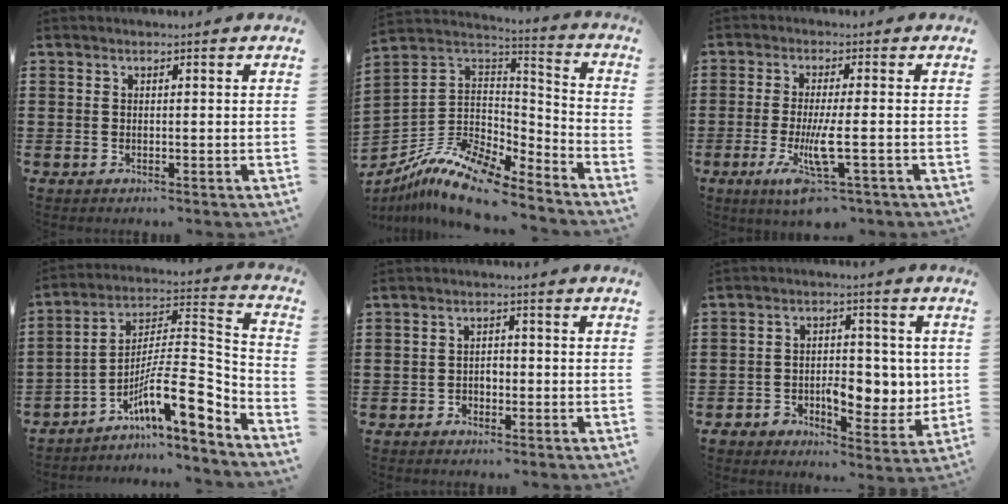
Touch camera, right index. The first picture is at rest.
{"total": 11.8, "force": [-9.1, 4.1, 6.3], "torque": [-0.144, 0.017, -0.182]}
{"total": 7.3, "force": [-2.8, 1.2, 6.6], "torque": [-0.143, -0.020, -0.052]}
{"total": 12.5, "force": [-6.6, 3.2, 10.1], "torque": [-0.177, -0.009, -0.129]}
{"total": 1.8, "force": [-1.0, 1.2, 0.7], "torque": [-0.019, 0.002, -0.024]}
{"total": 7.6, "force": [-1.0, 5.4, 5.2], "torque": [-0.075, 0.006, -0.019]}